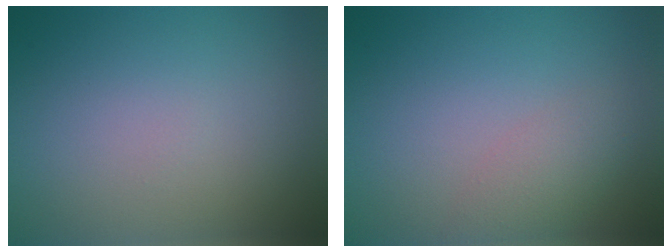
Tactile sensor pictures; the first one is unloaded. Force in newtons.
{"total": 2.1, "press": 2.1, "slide": 0.1}